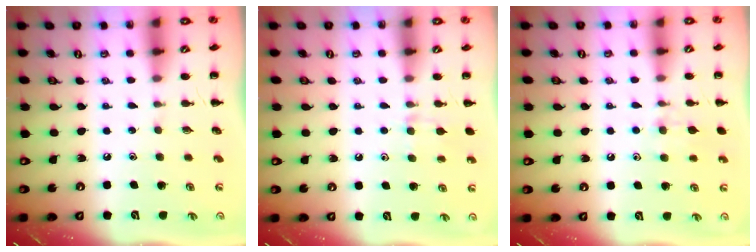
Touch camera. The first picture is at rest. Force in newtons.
{"total": 7.8, "press": 7.4, "slide": 2.5}
{"total": 8.1, "press": 7.9, "slide": 1.8}